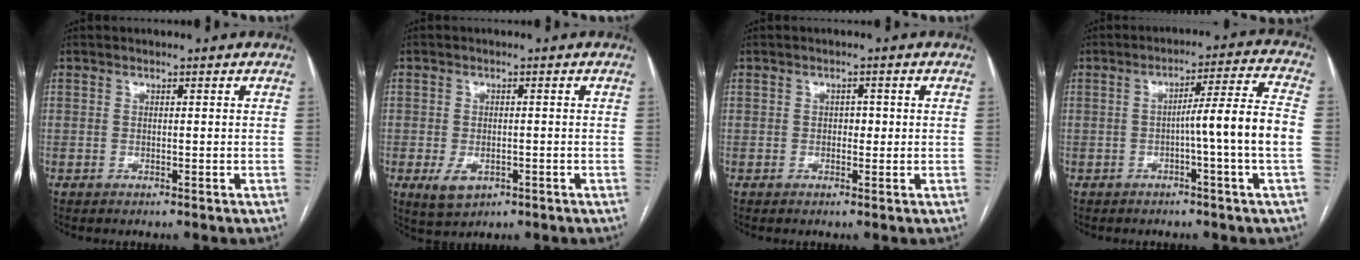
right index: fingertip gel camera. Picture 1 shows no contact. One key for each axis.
{"total": 4.0, "fx": -1.6, "fy": 2.6, "fz": 2.6, "tx": -0.049, "ty": -0.004, "tz": -0.016}
{"total": 1.4, "fx": 0.0, "fy": 1.0, "fz": 1.0, "tx": -0.010, "ty": 0.004, "tz": -0.002}
{"total": 9.1, "fx": -1.8, "fy": -1.7, "fz": 8.7, "tx": -0.129, "ty": 0.013, "tz": -0.027}